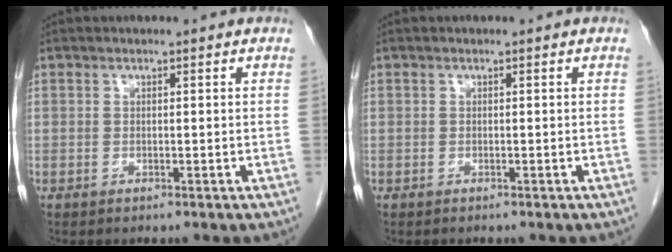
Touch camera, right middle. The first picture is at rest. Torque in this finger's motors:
{"motor_torque": [-0.27, 0.02, 0.09, 0.01]}